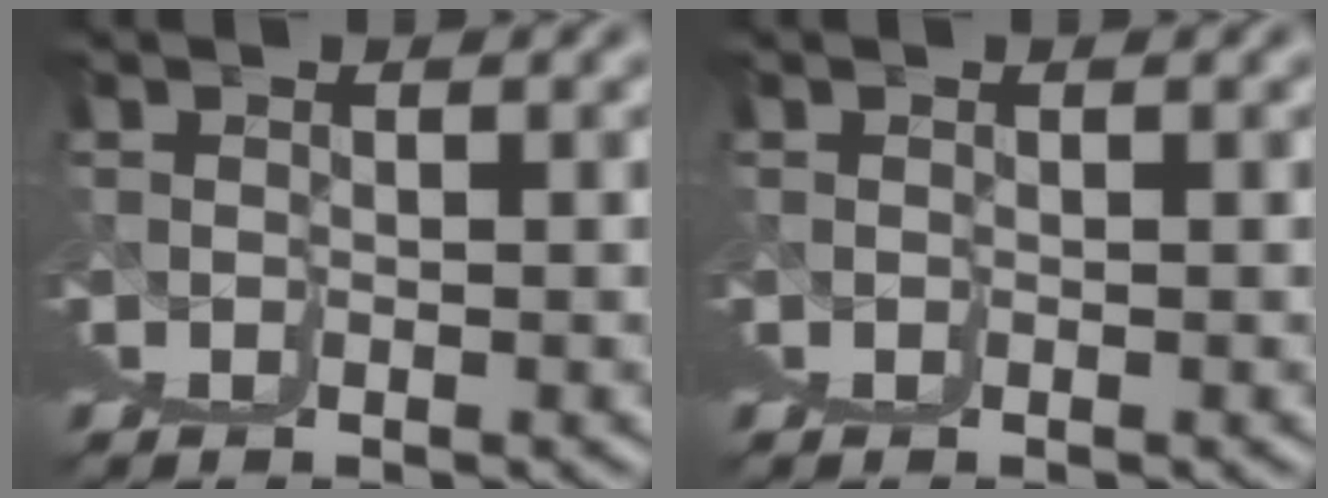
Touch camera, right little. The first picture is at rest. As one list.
[{"total": 0.0}]